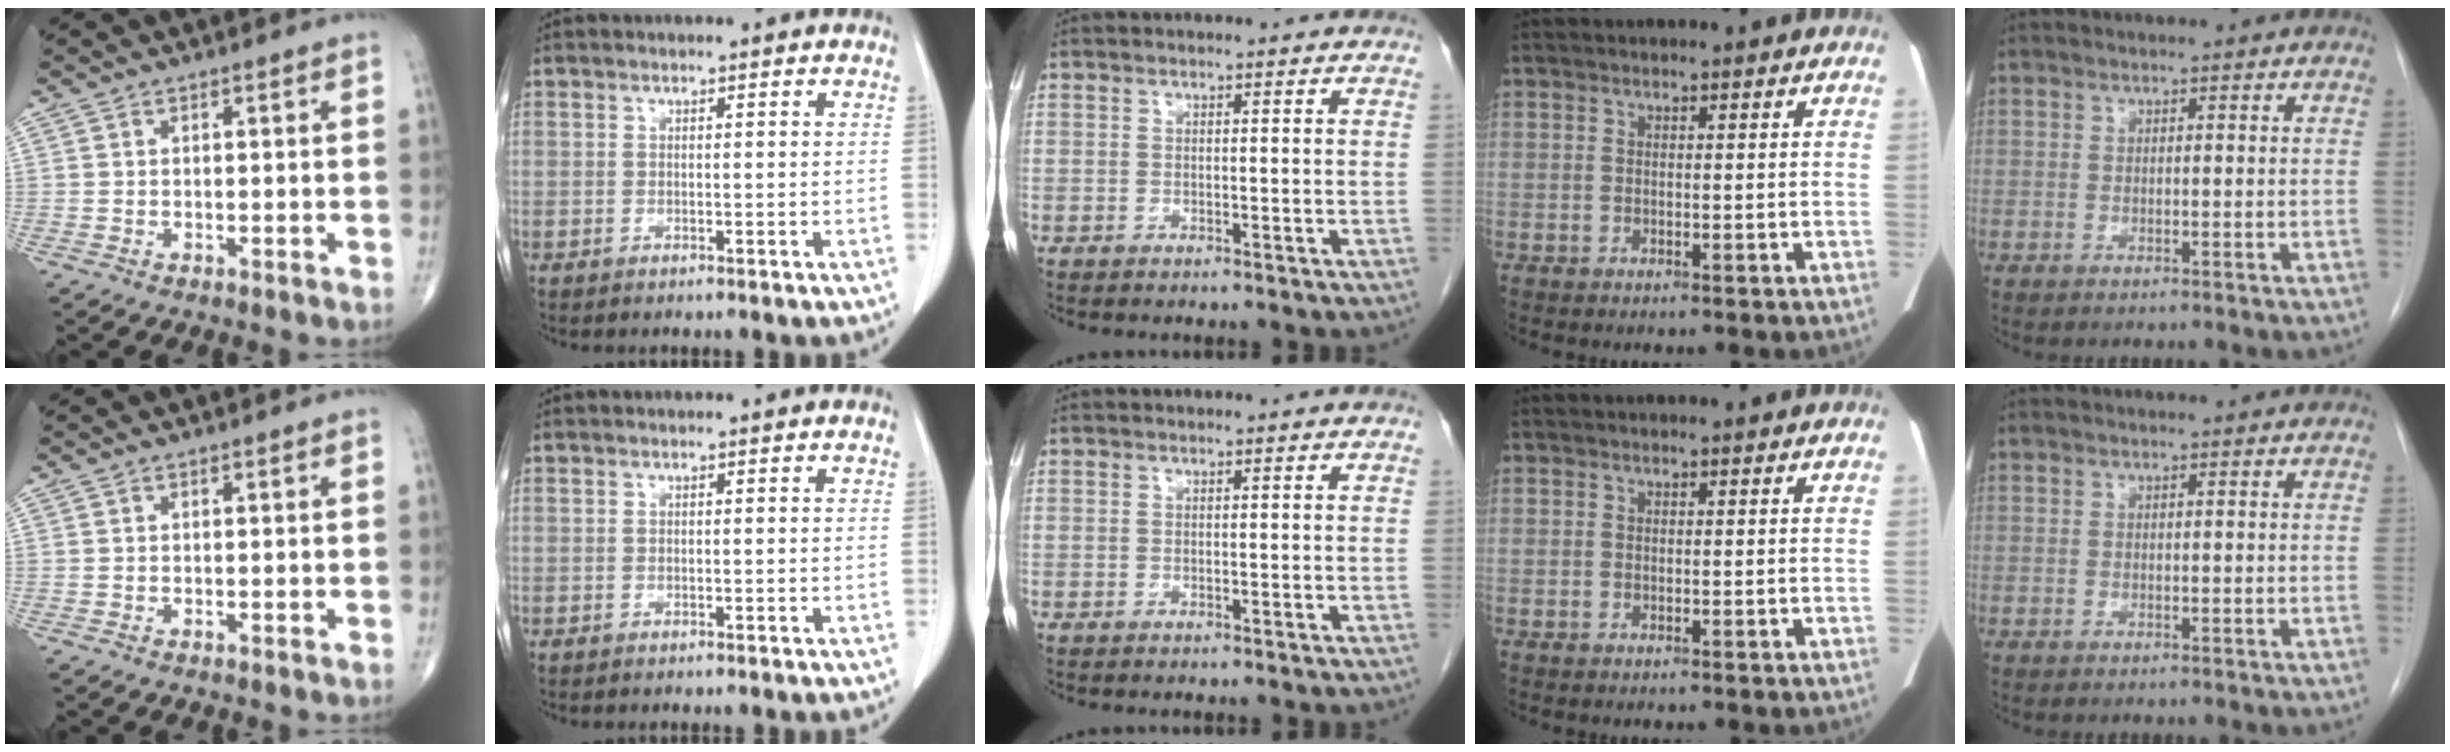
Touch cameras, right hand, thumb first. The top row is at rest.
{}